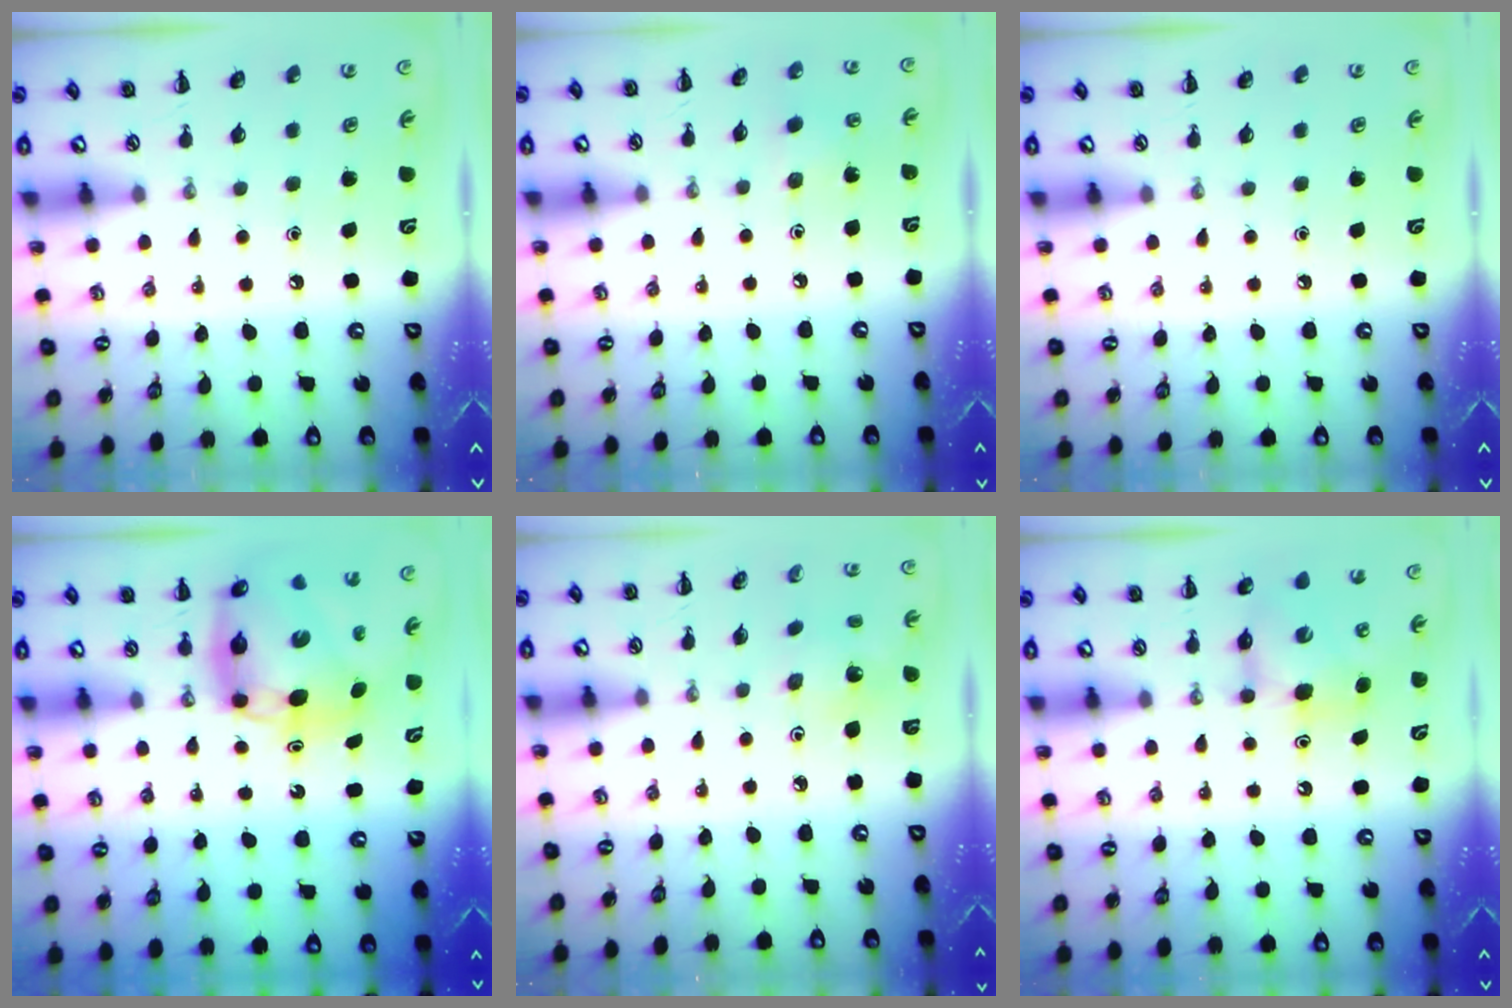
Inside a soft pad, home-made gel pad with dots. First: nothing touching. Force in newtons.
{"total": 2.1, "press": 2.0, "slide": 0.6}
{"total": 0.0}
{"total": 9.3, "press": 8.8, "slide": 2.8}
{"total": 1.8, "press": 1.6, "slide": 0.7}
{"total": 7.5, "press": 7.5, "slide": 0.5}